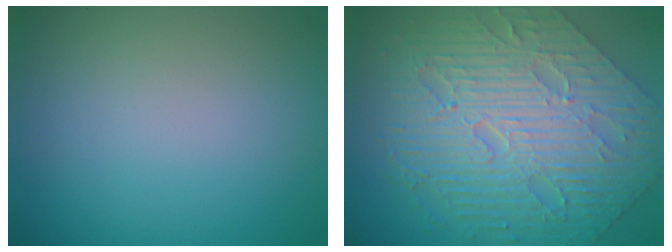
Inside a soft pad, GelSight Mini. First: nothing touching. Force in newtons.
{"total": 10.4, "press": 7.1, "slide": 7.6}